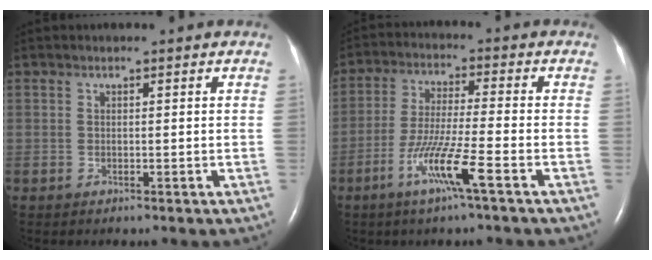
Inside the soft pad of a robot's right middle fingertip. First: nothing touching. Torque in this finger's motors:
{"motor_torque": [1.38, -0.76, 0.28, 0.16]}